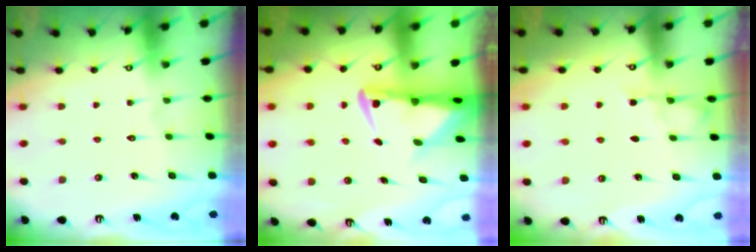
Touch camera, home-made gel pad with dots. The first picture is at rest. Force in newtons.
{"total": 4.8, "press": 4.7, "slide": 0.9}
{"total": 3.1, "press": 3.1, "slide": 0.4}